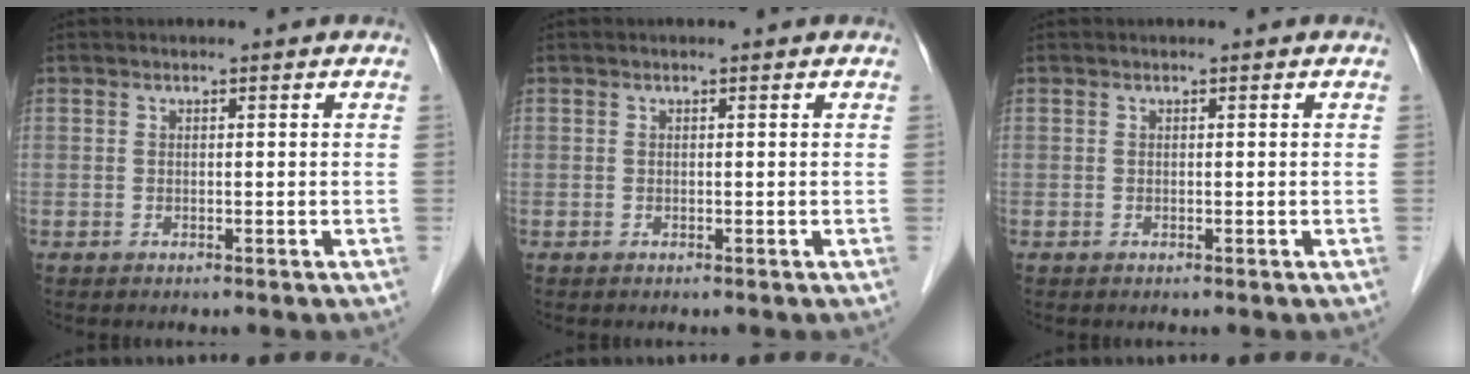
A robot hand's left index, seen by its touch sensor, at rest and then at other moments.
{"total": 0.0}
{"total": 0.0}